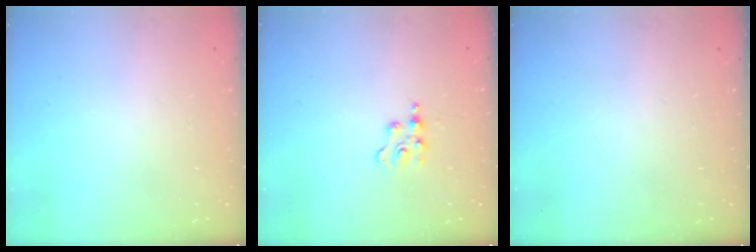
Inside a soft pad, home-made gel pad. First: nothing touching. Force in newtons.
{"total": 3.1, "press": 3.1, "slide": 0.5}
{"total": 0.0}